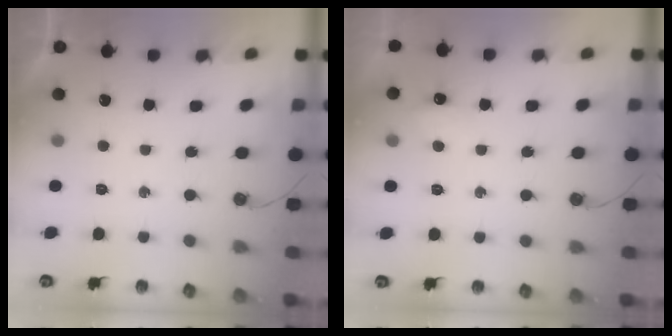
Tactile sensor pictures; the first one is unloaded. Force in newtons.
{"total": 5.3, "press": 5.2, "slide": 1.0}